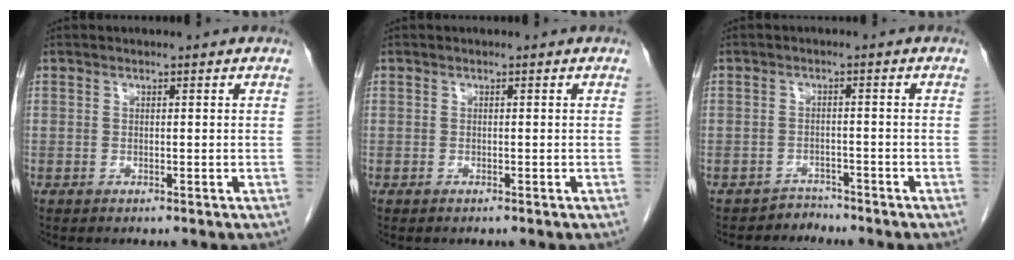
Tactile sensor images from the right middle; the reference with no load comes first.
{"total": 0.0}
{"total": 2.2, "force": [-1.9, 0.6, -1.0], "torque": [0.020, -0.002, -0.032]}